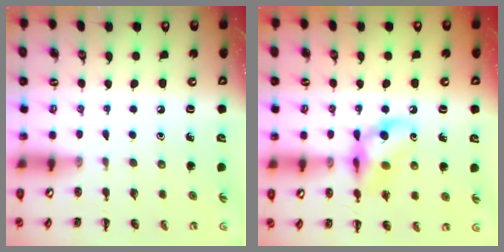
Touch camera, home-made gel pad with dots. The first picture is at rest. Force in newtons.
{"total": 12.5, "press": 12.4, "slide": 1.7}